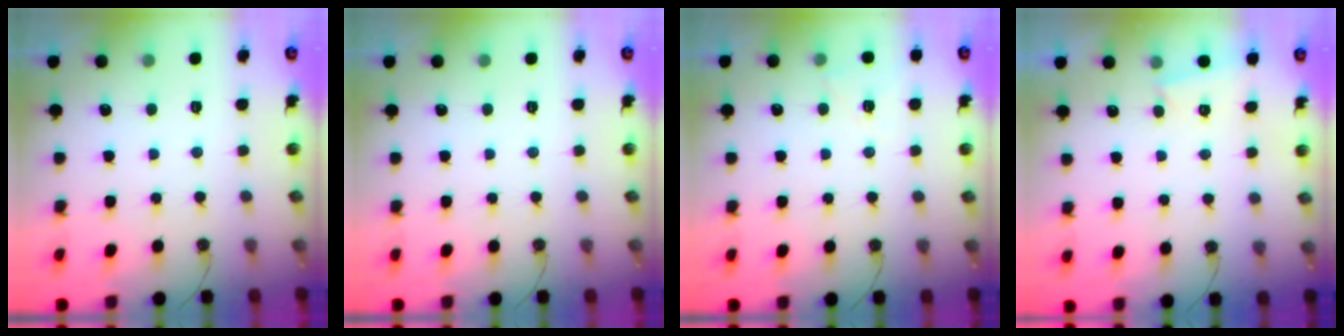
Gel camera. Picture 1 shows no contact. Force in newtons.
{"total": 0.0}
{"total": 4.9, "press": 4.5, "slide": 1.9}
{"total": 4.8, "press": 1.5, "slide": 4.6}